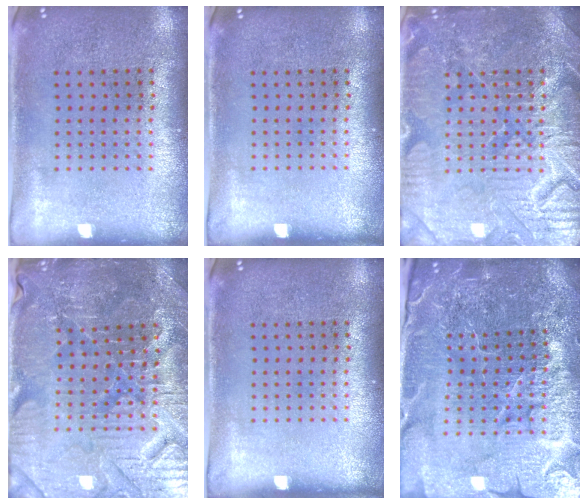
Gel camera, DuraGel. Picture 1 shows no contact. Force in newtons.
{"total": 0.0}
{"total": 6.7, "press": 6.7, "slide": 0.9}
{"total": 4.0, "press": 4.0, "slide": 0.7}
{"total": 0.0}
{"total": 6.1, "press": 5.4, "slide": 2.8}